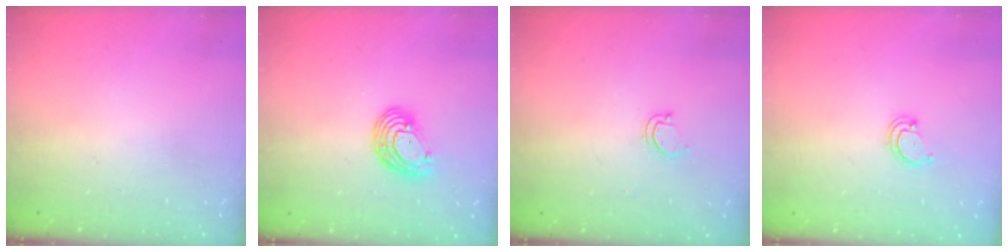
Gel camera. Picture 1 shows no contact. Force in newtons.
{"total": 8.2, "press": 8.1, "slide": 1.3}
{"total": 3.0, "press": 3.0, "slide": 0.2}
{"total": 2.2, "press": 2.2, "slide": 0.2}